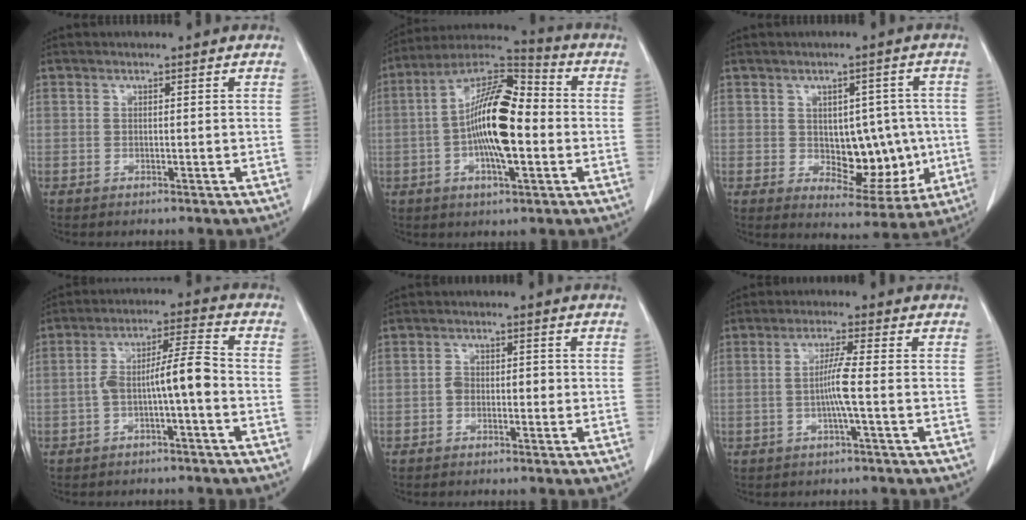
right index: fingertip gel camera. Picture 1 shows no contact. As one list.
[{"total": 15.1, "force": [-1.1, 4.4, 14.4], "torque": [-0.269, 0.020, -0.023]}, {"total": 10.1, "force": [-0.6, 5.8, 8.3], "torque": [-0.095, 0.011, 0.009]}, {"total": 7.5, "force": [-1.9, 0.9, 7.2], "torque": [-0.129, 0.030, -0.033]}, {"total": 2.7, "force": [-0.6, 1.8, 2.0], "torque": [-0.031, 0.016, -0.011]}, {"total": 4.5, "force": [-0.7, -0.6, 4.4], "torque": [-0.089, 0.000, -0.016]}]